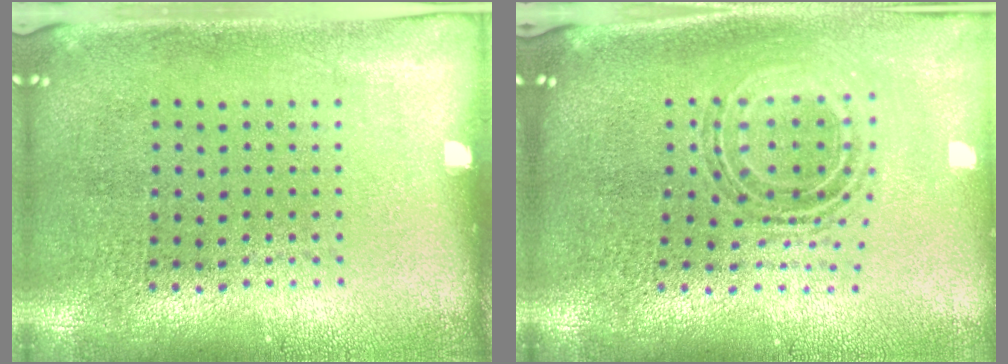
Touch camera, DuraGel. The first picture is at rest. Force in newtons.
{"total": 0.9, "press": 0.8, "slide": 0.3}